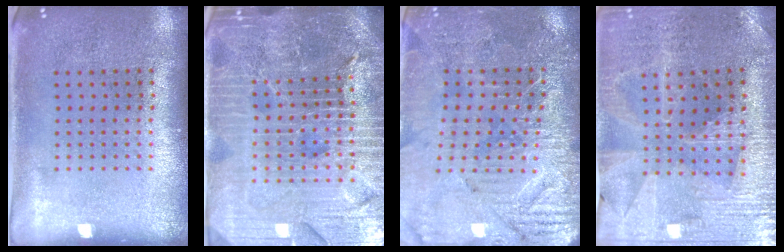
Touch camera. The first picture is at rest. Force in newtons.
{"total": 6.2, "press": 5.5, "slide": 2.9}
{"total": 3.3, "press": 3.3, "slide": 0.3}
{"total": 2.3, "press": 2.3, "slide": 0.5}